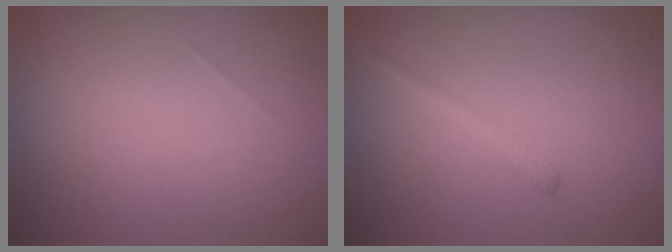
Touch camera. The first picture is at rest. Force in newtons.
{"total": 1.4, "press": 1.4, "slide": 0.0}